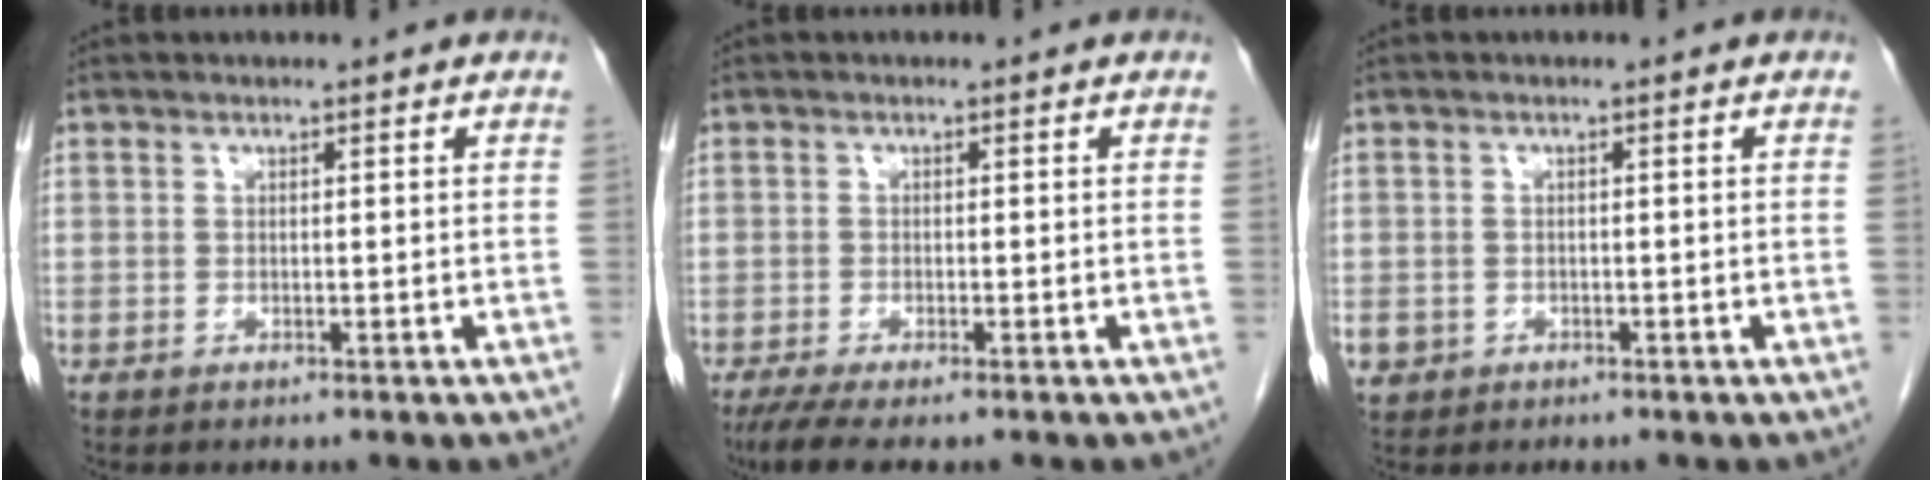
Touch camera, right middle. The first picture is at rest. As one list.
[{"total": 4.7, "force": [-3.5, 0.7, 3.1], "torque": [-0.058, -0.014, -0.058]}, {"total": 2.1, "force": [-0.9, 1.8, 0.5], "torque": [-0.009, 0.003, -0.009]}]